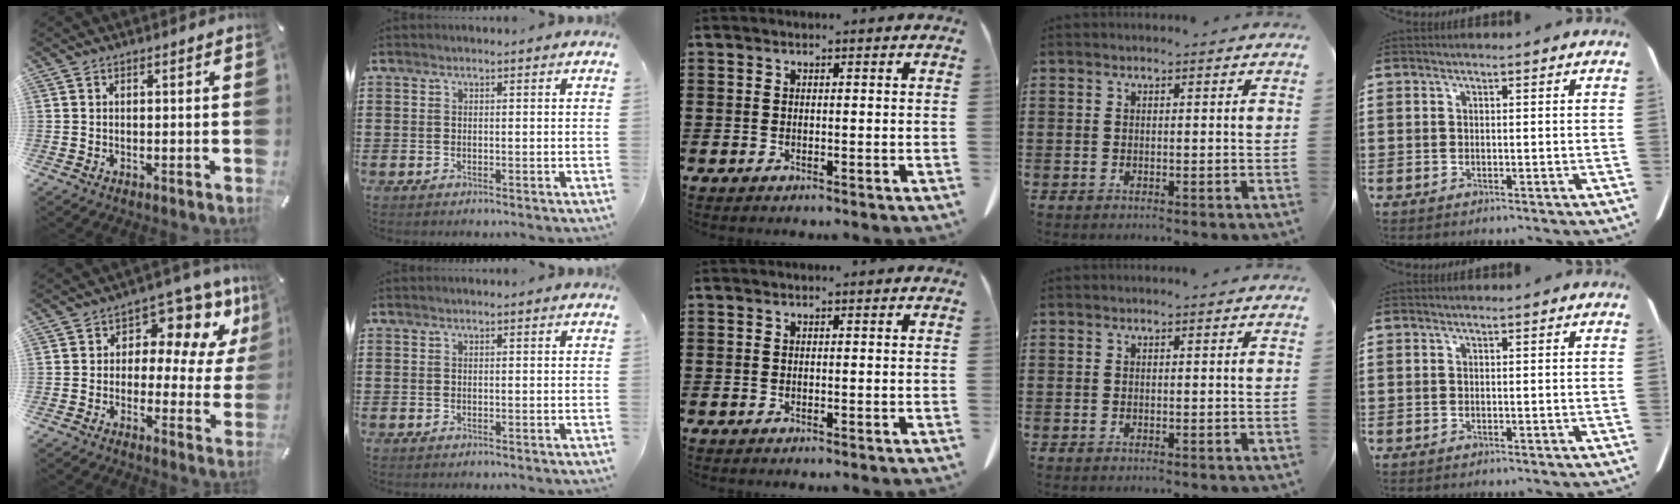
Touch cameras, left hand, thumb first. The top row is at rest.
{"thumb": {"total": 10.5, "force": [5.6, 6.6, 6.0], "torque": [-0.083, -0.042, 0.097]}}